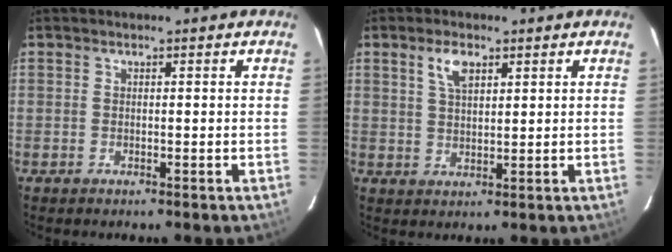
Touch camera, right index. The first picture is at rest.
{"total": 4.4, "force": [2.4, 2.0, 3.1], "torque": [-0.057, 0.007, 0.046]}